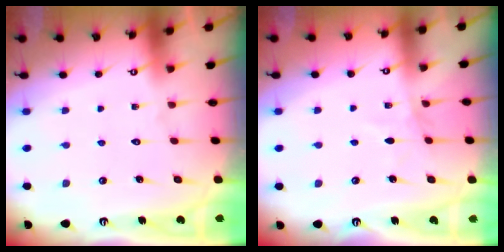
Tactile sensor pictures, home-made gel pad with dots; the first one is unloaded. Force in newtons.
{"total": 2.6, "press": 2.6, "slide": 0.3}